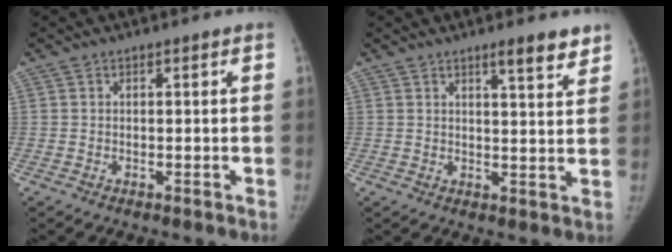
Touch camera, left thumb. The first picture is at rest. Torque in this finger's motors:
{"motor_torque": [0.03, -0.10, 0.51, -0.36, 0.09]}